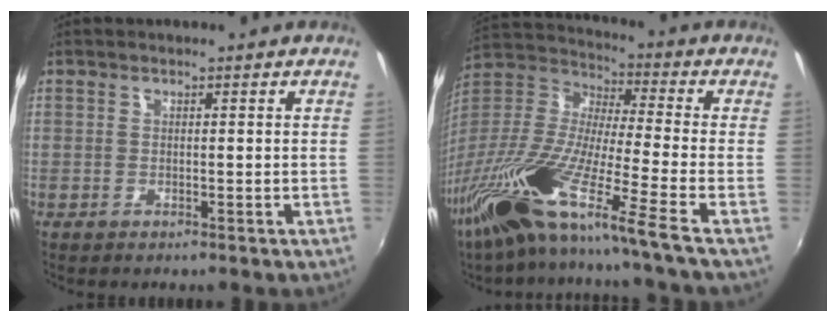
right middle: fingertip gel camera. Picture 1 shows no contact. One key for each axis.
{"total": 20.8, "fx": -14.8, "fy": -1.0, "fz": 14.5, "tx": -0.263, "ty": -0.055, "tz": -0.283}